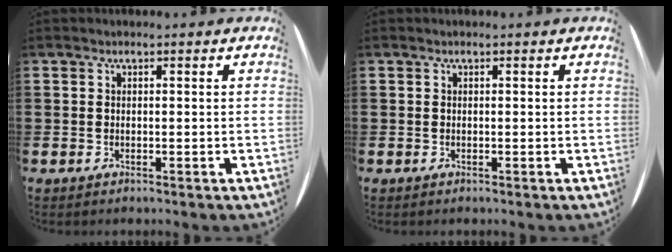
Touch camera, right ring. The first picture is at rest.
{"total": 0.0}